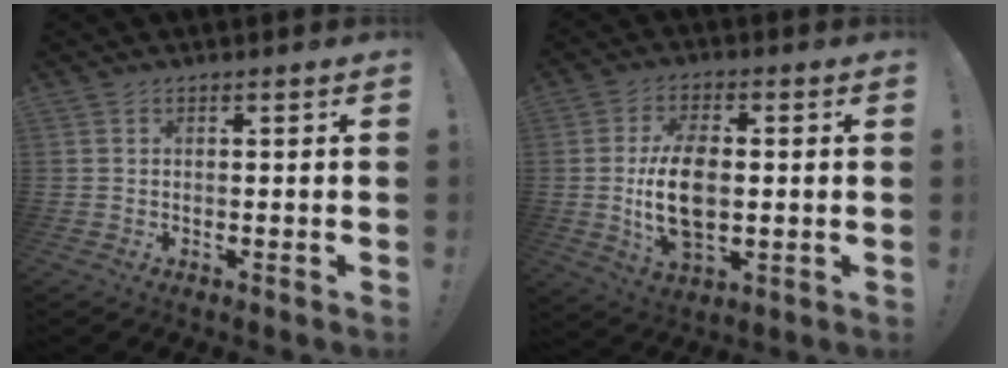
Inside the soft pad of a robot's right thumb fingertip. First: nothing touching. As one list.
[{"total": 13.3, "force": [-0.4, 7.7, 10.8], "torque": [-0.205, -0.008, -0.010]}]